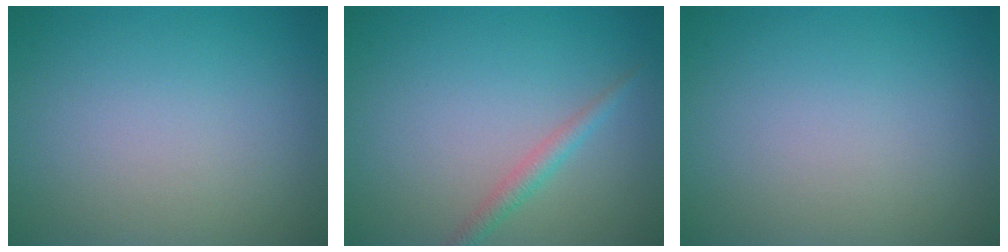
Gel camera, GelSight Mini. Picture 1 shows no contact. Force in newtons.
{"total": 1.6, "press": 1.6, "slide": 0.0}
{"total": 0.0}